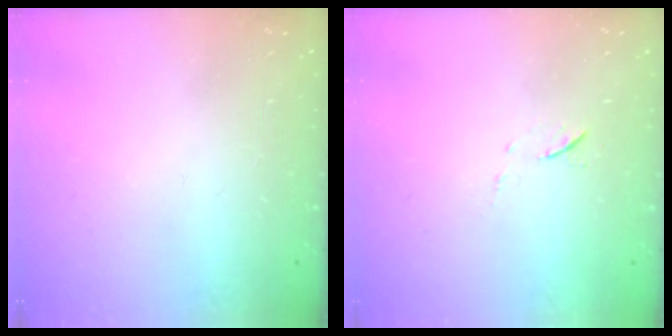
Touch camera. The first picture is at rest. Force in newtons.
{"total": 5.2, "press": 5.1, "slide": 0.7}